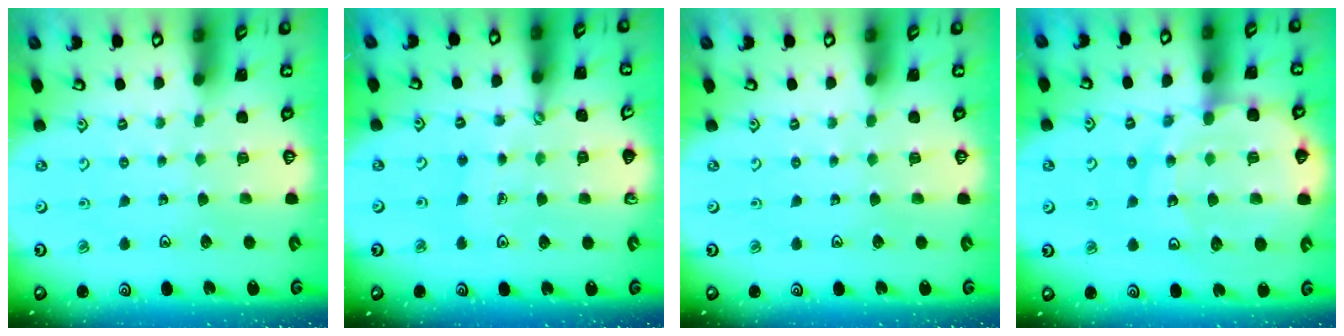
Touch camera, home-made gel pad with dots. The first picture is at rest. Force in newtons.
{"total": 4.8, "press": 4.5, "slide": 1.5}
{"total": 0.0}
{"total": 15.4, "press": 14.9, "slide": 3.7}